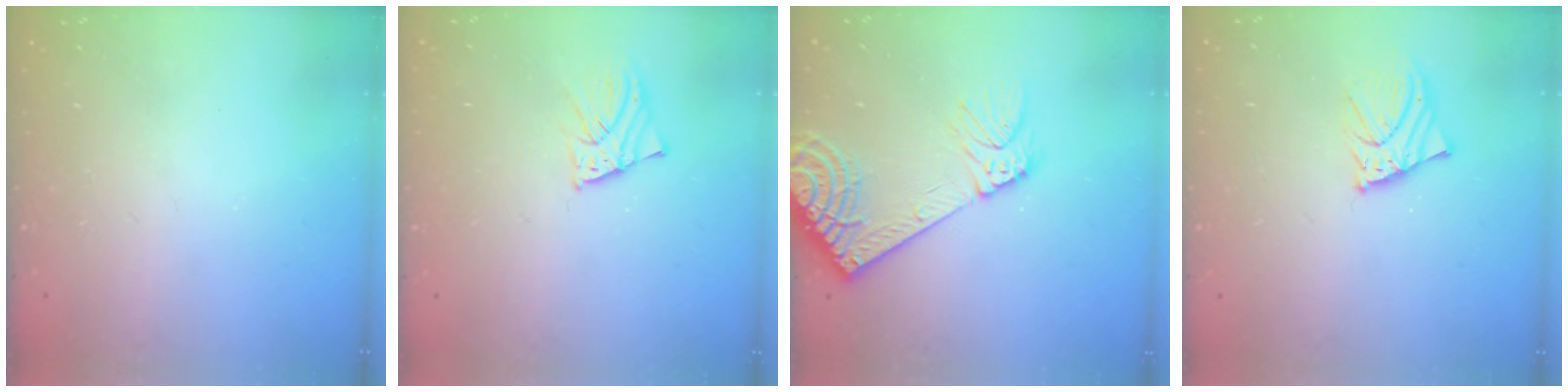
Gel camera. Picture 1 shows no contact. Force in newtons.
{"total": 2.3, "press": 2.3, "slide": 0.1}
{"total": 13.3, "press": 12.9, "slide": 2.9}
{"total": 4.6, "press": 4.5, "slide": 0.7}